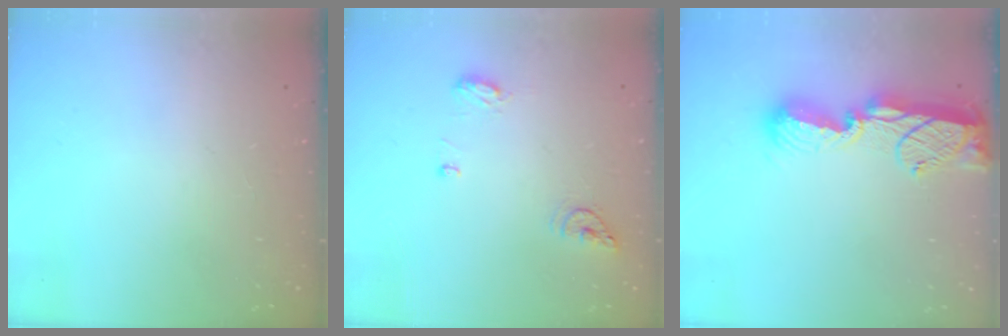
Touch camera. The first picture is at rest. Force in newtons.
{"total": 11.0, "press": 8.3, "slide": 7.1}
{"total": 11.4, "press": 11.3, "slide": 1.5}